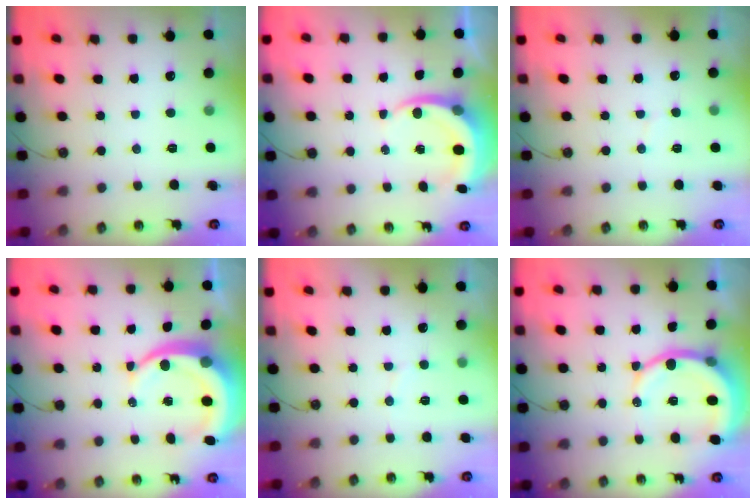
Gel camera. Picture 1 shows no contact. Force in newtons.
{"total": 5.7, "press": 5.6, "slide": 0.7}
{"total": 2.9, "press": 2.9, "slide": 0.3}
{"total": 11.1, "press": 11.1, "slide": 1.3}
{"total": 2.9, "press": 2.6, "slide": 1.2}
{"total": 11.7, "press": 11.5, "slide": 2.2}